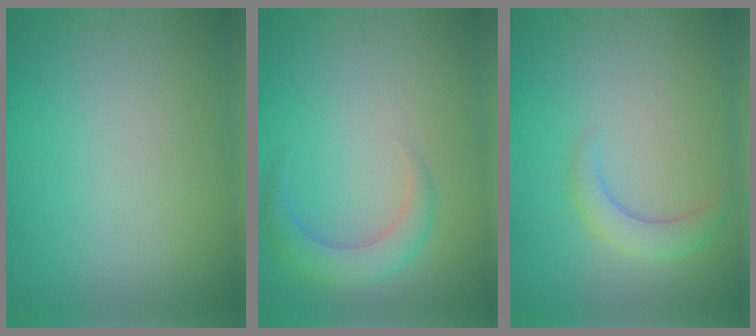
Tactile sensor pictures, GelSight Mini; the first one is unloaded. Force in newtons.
{"total": 2.9, "press": 2.9, "slide": 0.2}
{"total": 2.2, "press": 2.2, "slide": 0.3}